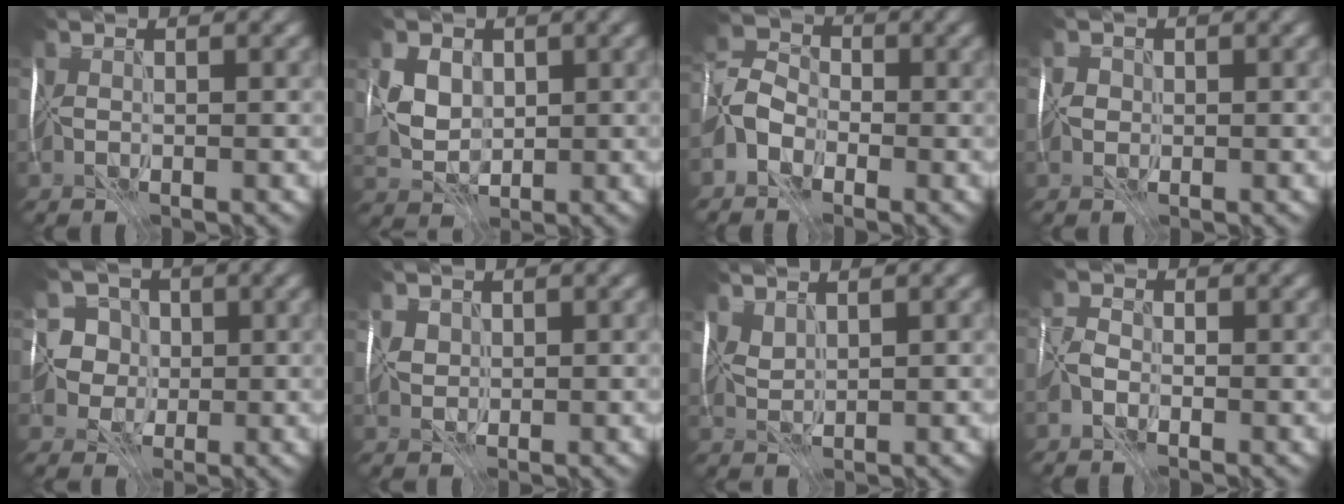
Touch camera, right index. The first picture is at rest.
{"total": 4.0, "force": [1.6, 3.1, 2.0], "torque": [-0.021, 0.024, 0.021]}
{"total": 2.1, "force": [-1.7, 1.3, 0.1], "torque": [0.001, 0.011, -0.038]}
{"total": 0.7, "force": [-0.1, 0.5, -0.5], "torque": [0.017, 0.005, -0.002]}
{"total": 4.8, "force": [0.1, 4.7, 1.0], "torque": [0.000, 0.029, -0.025]}
{"total": 1.1, "force": [0.7, 0.7, -0.4], "torque": [0.013, 0.006, 0.016]}
{"total": 1.8, "force": [1.8, -0.2, -0.2], "torque": [-0.002, 0.006, 0.043]}
{"total": 1.2, "force": [-0.8, -0.3, -0.8], "torque": [0.017, 0.011, -0.019]}